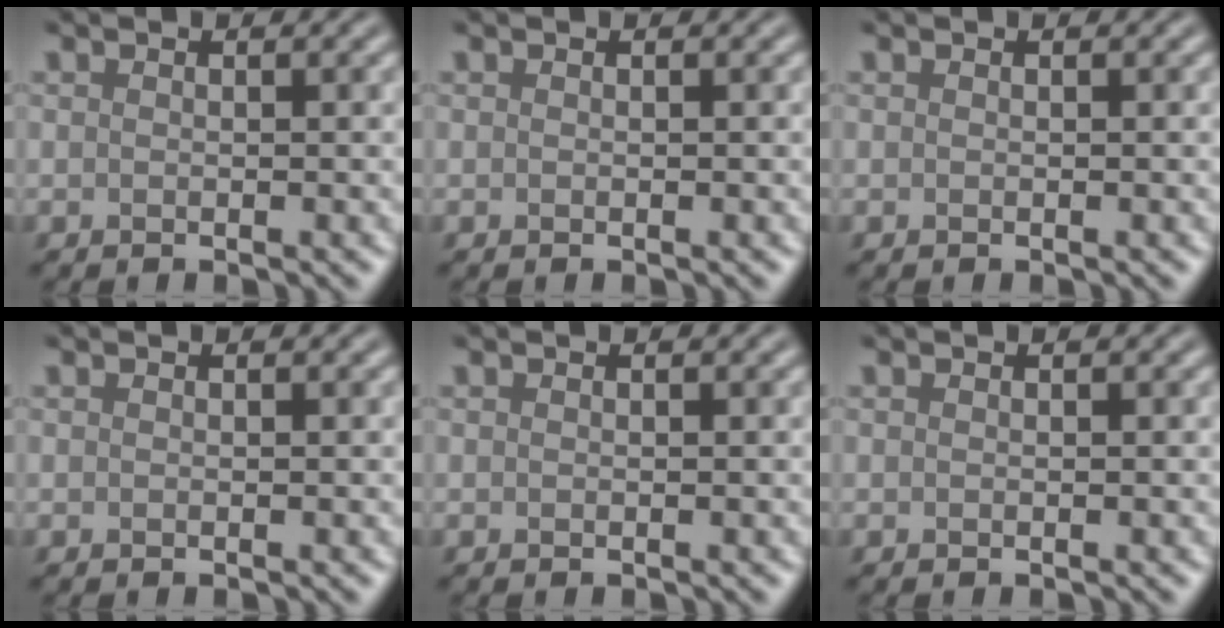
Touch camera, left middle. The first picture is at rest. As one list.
[{"total": 0.0}, {"total": 0.0}, {"total": 0.0}, {"total": 0.0}, {"total": 0.0}]